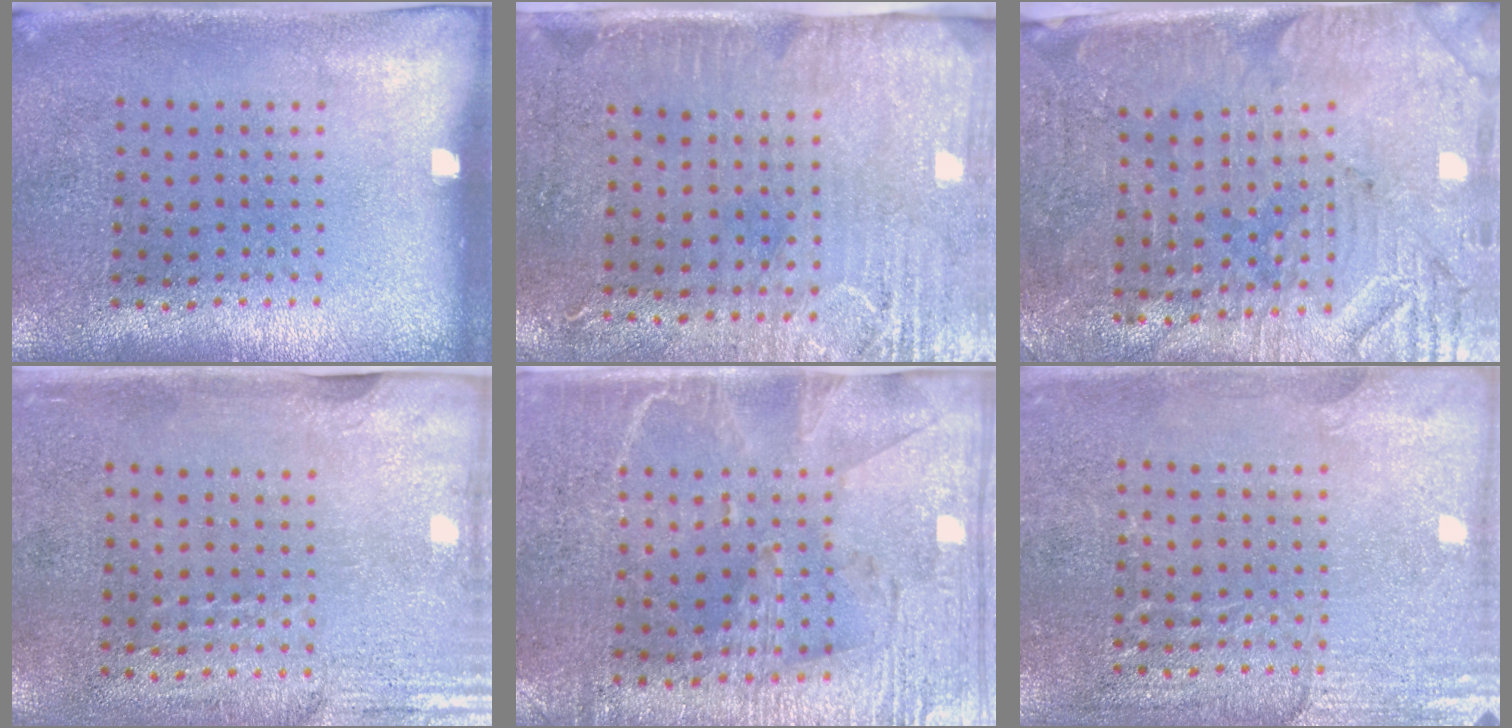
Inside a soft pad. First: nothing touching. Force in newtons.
{"total": 2.9, "press": 2.4, "slide": 1.6}
{"total": 3.3, "press": 3.1, "slide": 1.2}
{"total": 3.0, "press": 2.5, "slide": 1.6}
{"total": 3.3, "press": 3.1, "slide": 1.4}
{"total": 2.9, "press": 2.8, "slide": 0.2}